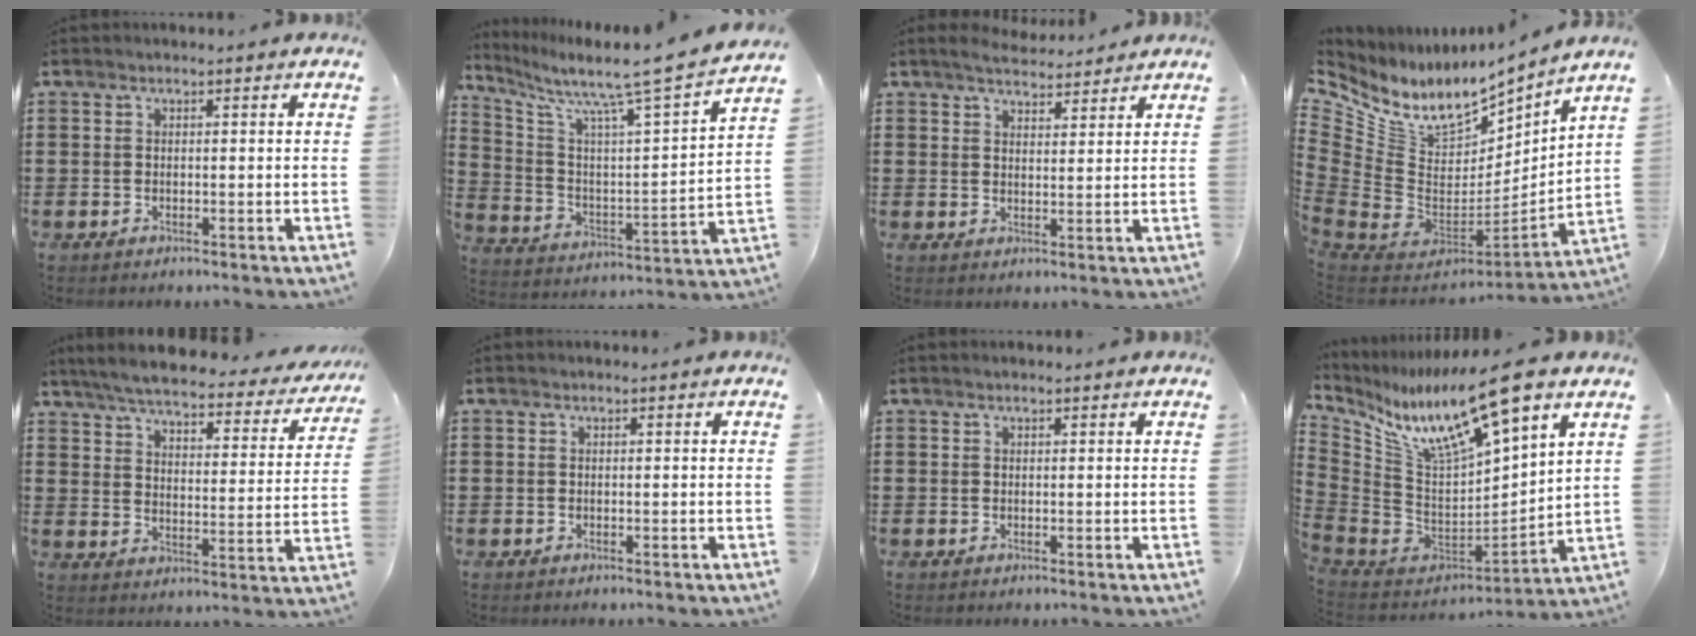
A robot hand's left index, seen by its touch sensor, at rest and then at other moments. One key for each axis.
{"total": 8.0, "fx": 6.9, "fy": -0.1, "fz": 4.0, "tx": -0.104, "ty": -0.063, "tz": 0.102}
{"total": 4.1, "fx": 3.9, "fy": 0.8, "fz": 1.0, "tx": -0.031, "ty": -0.005, "tz": 0.073}
{"total": 10.0, "fx": 6.0, "fy": 6.1, "fz": 5.2, "tx": -0.138, "ty": -0.055, "tz": 0.107}
{"total": 5.1, "fx": 4.7, "fy": 0.2, "fz": 2.0, "tx": -0.061, "ty": -0.032, "tz": 0.076}
{"total": 0.0}
{"total": 0.6, "fx": 0.5, "fy": 0.1, "fz": 0.2, "tx": -0.006, "ty": 0.000, "tz": 0.011}
{"total": 13.7, "fx": 8.7, "fy": 2.7, "fz": 10.3, "tx": -0.225, "ty": -0.060, "tz": 0.142}